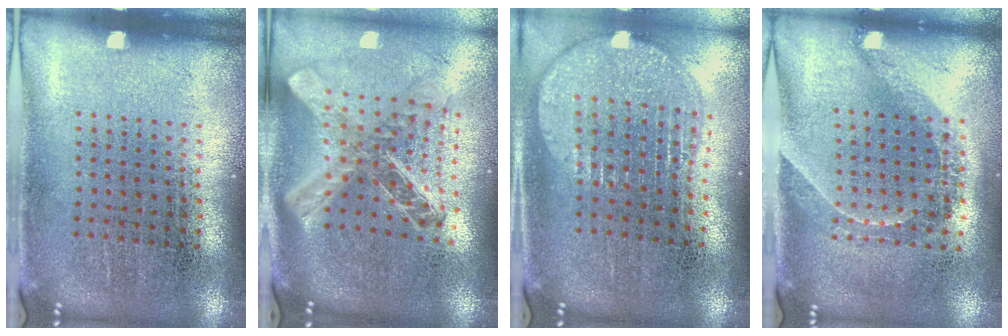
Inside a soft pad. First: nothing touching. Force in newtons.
{"total": 2.6, "press": 2.0, "slide": 1.7}
{"total": 1.9, "press": 1.6, "slide": 1.0}
{"total": 1.6, "press": 1.2, "slide": 1.1}